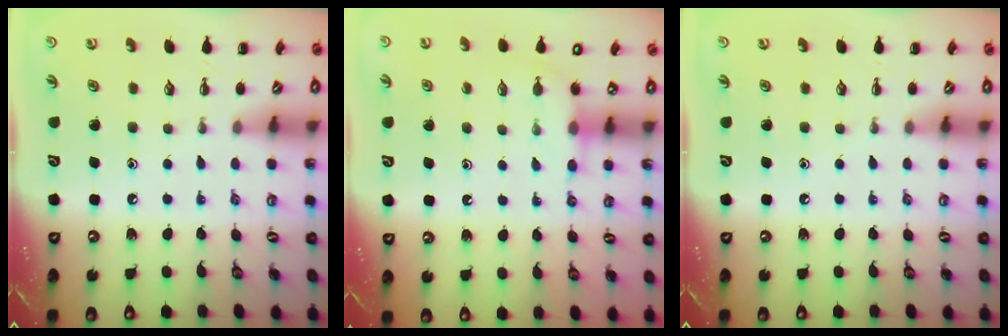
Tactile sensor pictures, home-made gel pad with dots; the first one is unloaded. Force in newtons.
{"total": 5.3, "press": 5.3, "slide": 0.6}
{"total": 0.0}